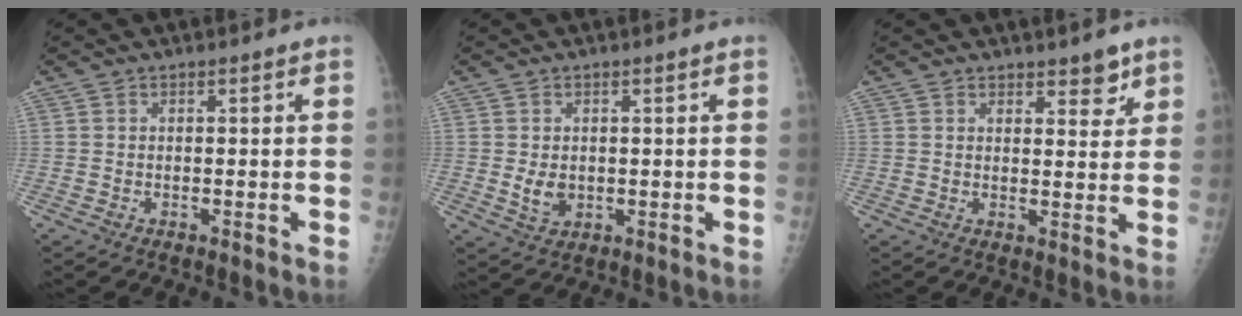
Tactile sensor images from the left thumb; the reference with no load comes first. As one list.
[{"total": 4.0, "force": [0.0, 3.1, 2.6], "torque": [-0.033, -0.006, 0.009]}, {"total": 3.9, "force": [2.8, 1.8, 2.0], "torque": [-0.003, -0.019, 0.039]}]